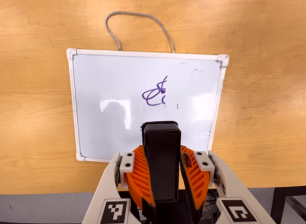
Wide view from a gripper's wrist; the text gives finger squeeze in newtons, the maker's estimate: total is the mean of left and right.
{"total": 10.5, "left": 8.2, "right": 12.7}